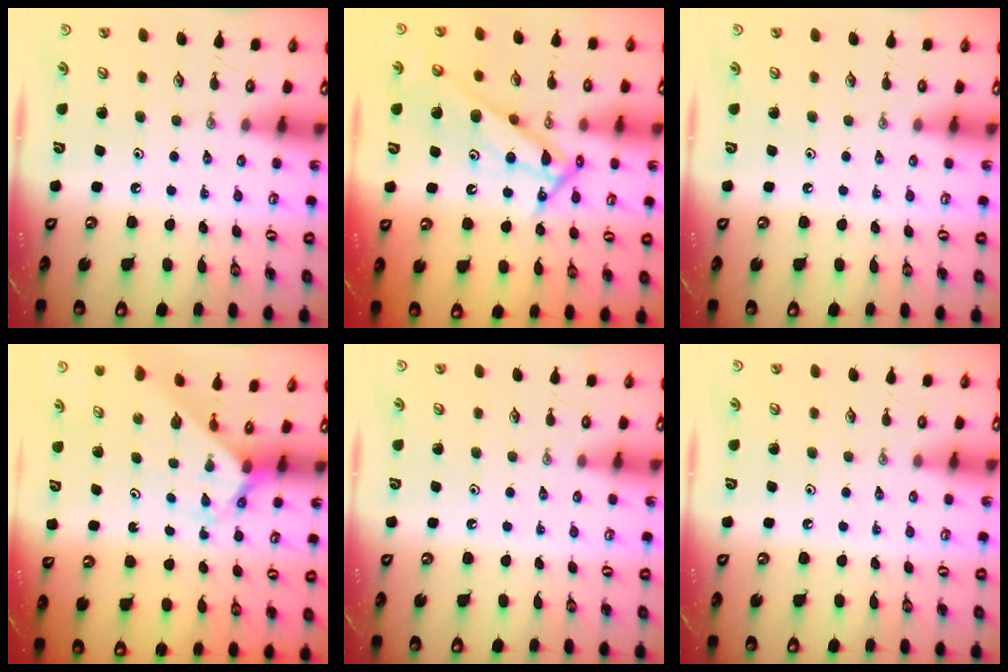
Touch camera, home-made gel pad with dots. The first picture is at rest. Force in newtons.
{"total": 10.9, "press": 10.9, "slide": 0.7}
{"total": 0.0}
{"total": 2.0, "press": 2.0, "slide": 0.1}
{"total": 0.0}
{"total": 0.0}